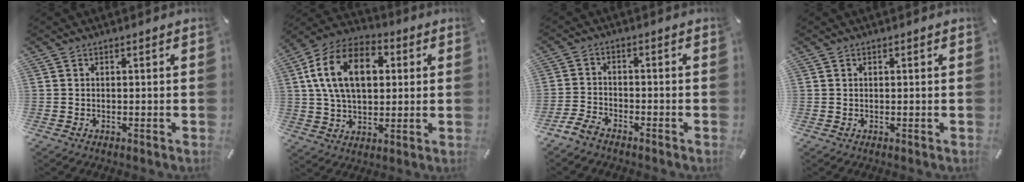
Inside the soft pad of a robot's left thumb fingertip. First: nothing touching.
{"total": 17.1, "force": [3.9, 11.4, 12.2], "torque": [-0.252, 0.011, 0.064]}
{"total": 4.0, "force": [-3.5, 1.5, 1.2], "torque": [-0.040, 0.013, -0.073]}
{"total": 0.0}